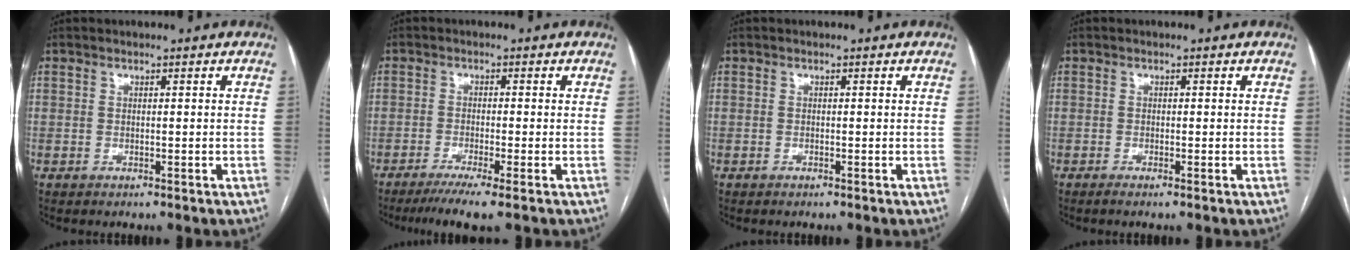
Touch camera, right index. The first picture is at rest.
{"total": 5.6, "force": [-3.9, -0.6, 4.0], "torque": [-0.065, -0.014, -0.068]}
{"total": 0.0}
{"total": 0.9, "force": [-0.5, -0.1, 0.7], "torque": [-0.013, 0.000, -0.011]}